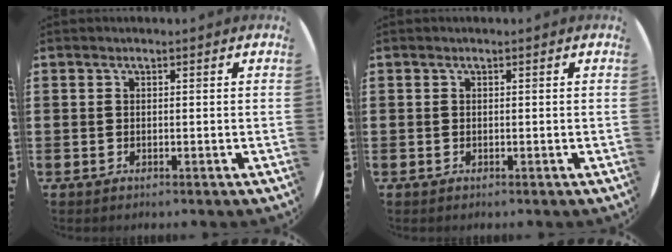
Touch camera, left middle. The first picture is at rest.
{"total": 0.0}